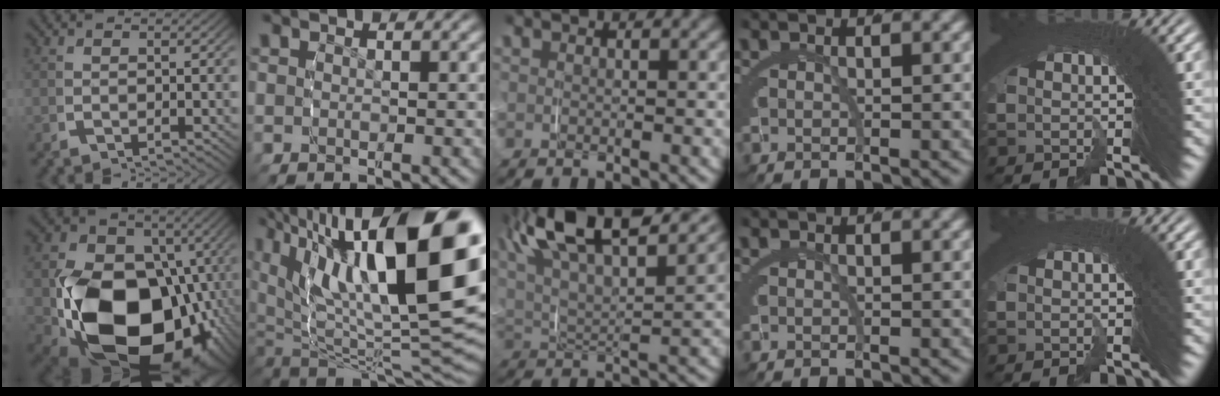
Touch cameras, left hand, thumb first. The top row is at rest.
{"thumb": {"total": 26.4, "force": [-4.4, 18.5, 18.3], "torque": [-0.347, -0.106, -0.025]}, "index": {"total": 20.1, "force": [2.6, 10.8, 16.7], "torque": [-0.251, -0.030, 0.056]}, "middle": {"total": 11.9, "force": [6.7, 5.4, 8.3], "torque": [-0.162, 0.011, 0.101]}}